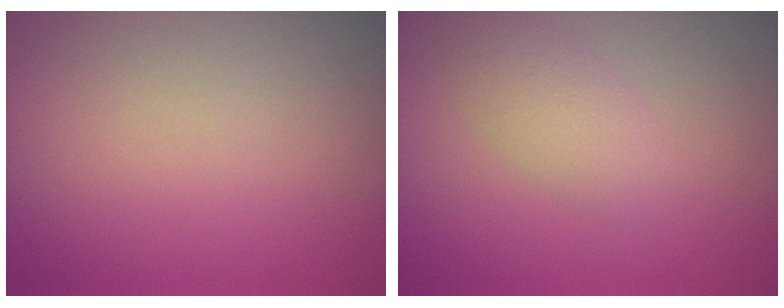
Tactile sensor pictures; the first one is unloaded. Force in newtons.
{"total": 2.4, "press": 2.4, "slide": 0.0}